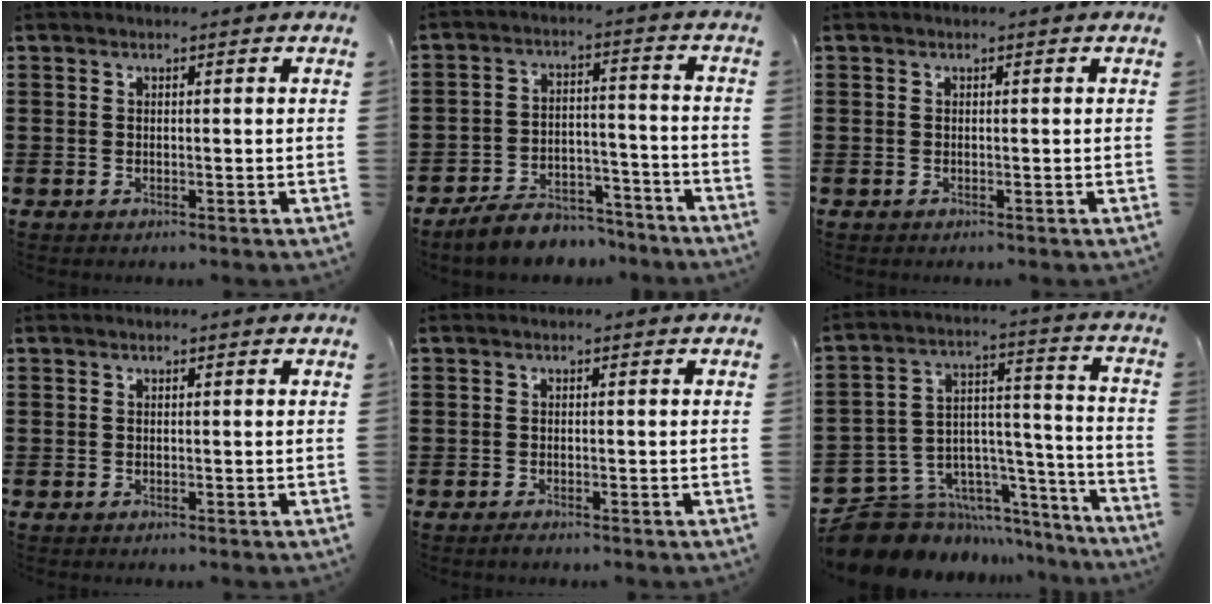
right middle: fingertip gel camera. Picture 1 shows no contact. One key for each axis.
{"total": 6.5, "fx": -6.2, "fy": 1.8, "fz": 1.0, "tx": -0.017, "ty": 0.024, "tz": -0.122}
{"total": 0.0}
{"total": 0.0}
{"total": 0.6, "fx": -0.6, "fy": 0.2, "fz": 0.2, "tx": -0.005, "ty": -0.004, "tz": -0.011}
{"total": 9.0, "fx": -7.6, "fy": 4.8, "fz": 1.1, "tx": -0.042, "ty": -0.002, "tz": -0.139}